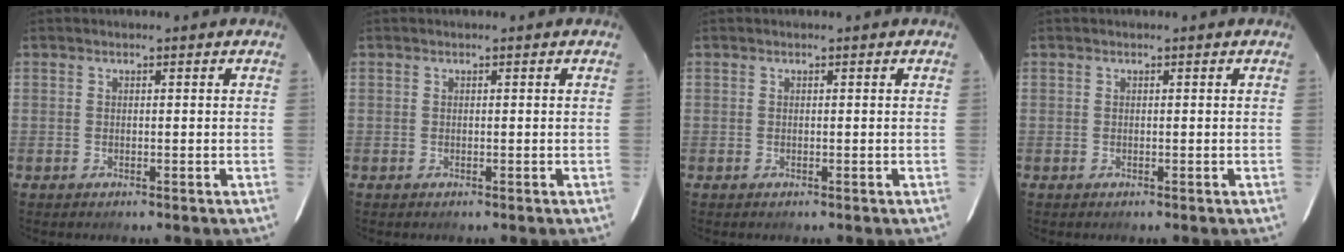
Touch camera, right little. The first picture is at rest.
{"total": 0.0}
{"total": 0.0}
{"total": 0.0}